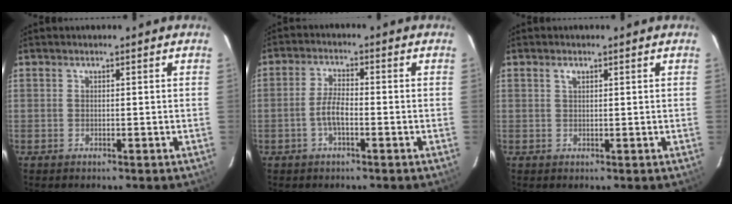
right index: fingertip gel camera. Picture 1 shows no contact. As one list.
[{"total": 4.1, "force": [-1.5, 1.3, 3.6], "torque": [-0.078, 0.007, -0.029]}, {"total": 1.1, "force": [0.6, 0.5, 0.8], "torque": [-0.015, 0.003, 0.012]}]